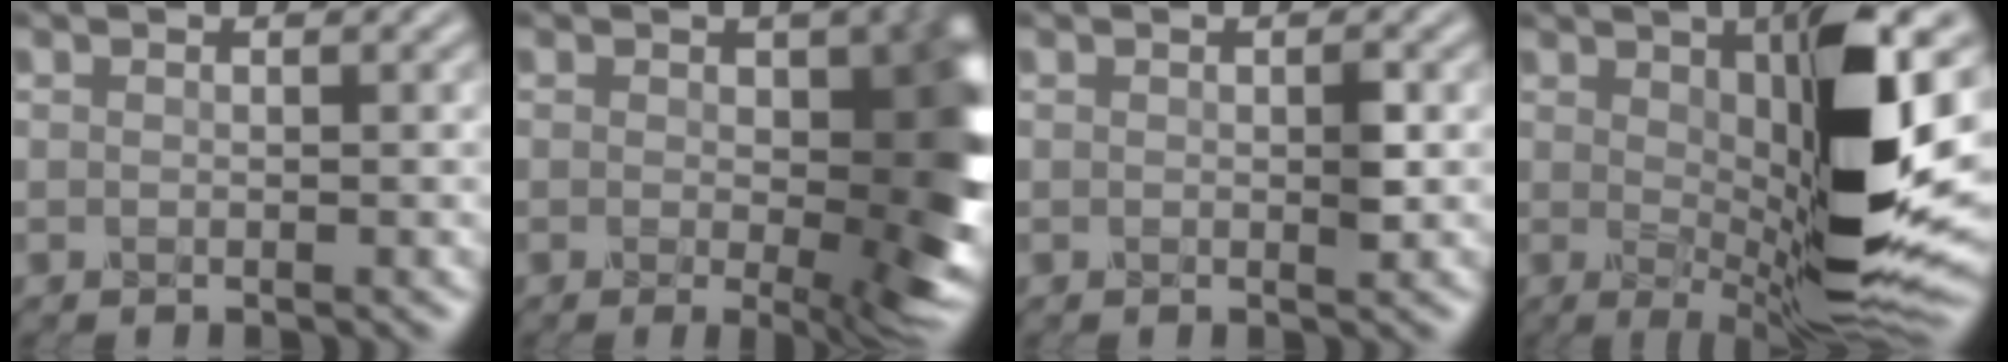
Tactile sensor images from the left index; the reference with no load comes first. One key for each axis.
{"total": 10.2, "fx": -0.2, "fy": 5.0, "fz": 8.9, "tx": -0.094, "ty": -0.009, "tz": -0.002}
{"total": 1.2, "fx": 0.1, "fy": 0.3, "fz": 1.1, "tx": -0.017, "ty": -0.002, "tz": 0.001}
{"total": 12.1, "fx": 1.6, "fy": 3.1, "fz": 11.5, "tx": -0.180, "ty": -0.019, "tz": 0.036}